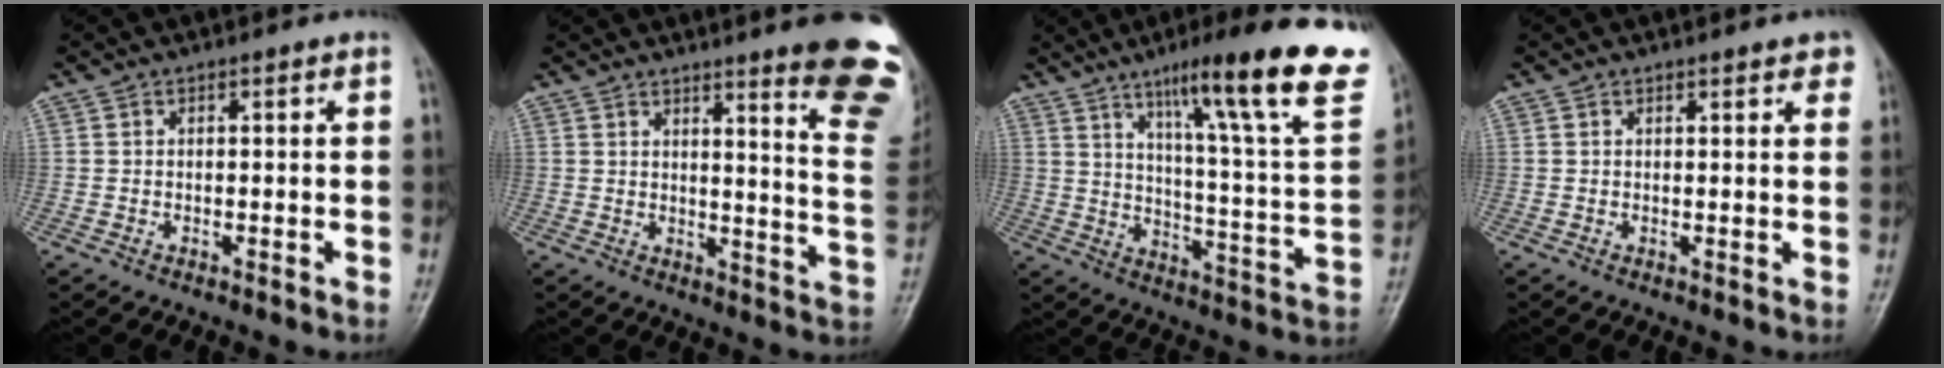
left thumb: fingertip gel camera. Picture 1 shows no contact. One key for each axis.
{"total": 15.9, "fx": 11.4, "fy": 1.2, "fz": 11.1, "tx": -0.108, "ty": -0.094, "tz": 0.128}
{"total": 26.7, "fx": 15.7, "fy": 3.8, "fz": 21.3, "tx": -0.286, "ty": -0.054, "tz": 0.223}
{"total": 3.5, "fx": 2.3, "fy": 1.2, "fz": 2.4, "tx": -0.011, "ty": -0.002, "tz": 0.025}